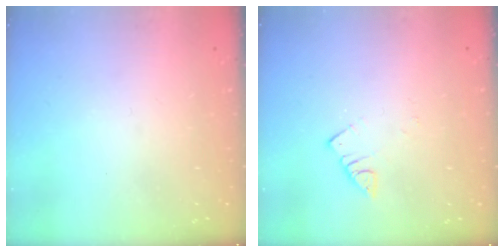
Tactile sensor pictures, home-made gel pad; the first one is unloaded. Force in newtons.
{"total": 2.4, "press": 2.4, "slide": 0.4}